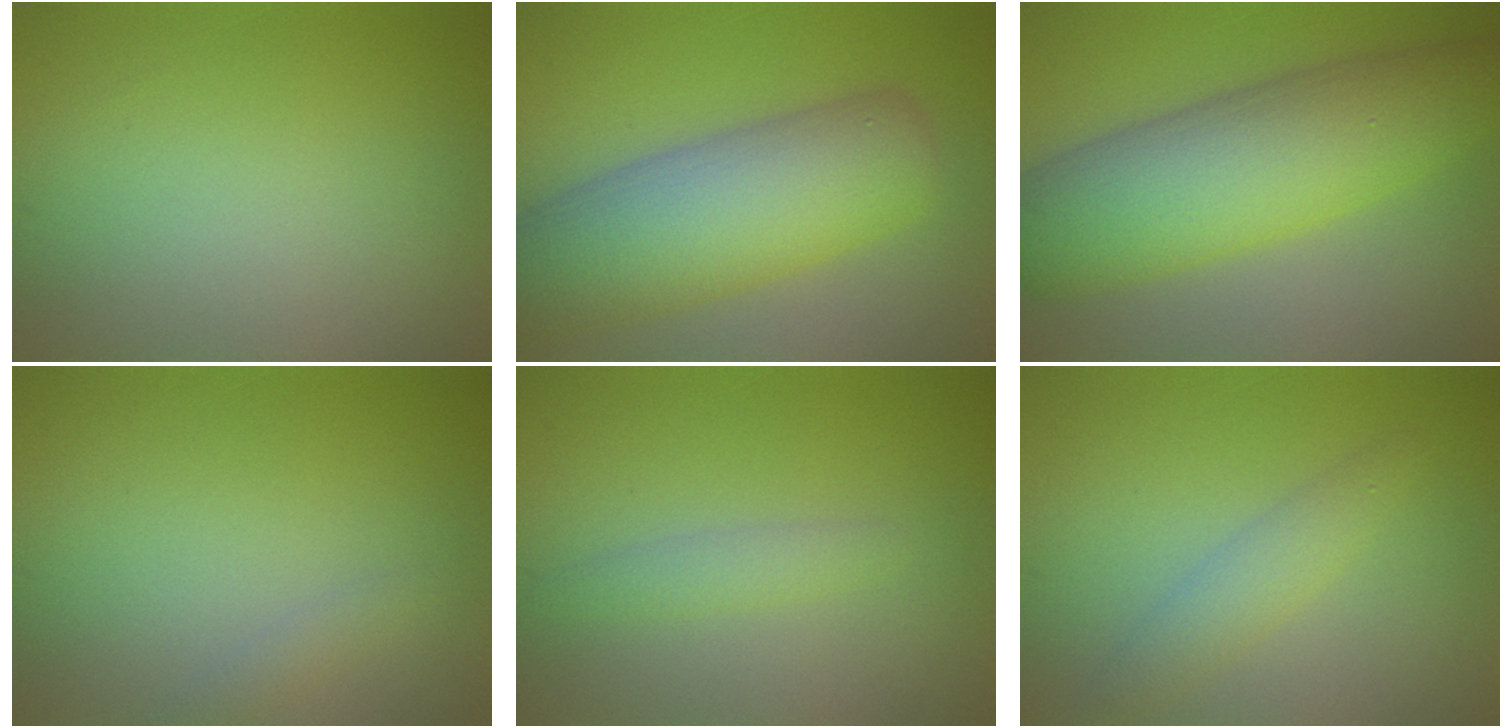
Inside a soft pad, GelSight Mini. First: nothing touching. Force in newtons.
{"total": 9.3, "press": 9.3, "slide": 0.5}
{"total": 9.3, "press": 9.3, "slide": 0.3}
{"total": 0.8, "press": 0.8, "slide": 0.1}
{"total": 1.4, "press": 1.4, "slide": 0.1}
{"total": 2.2, "press": 2.2, "slide": 0.2}